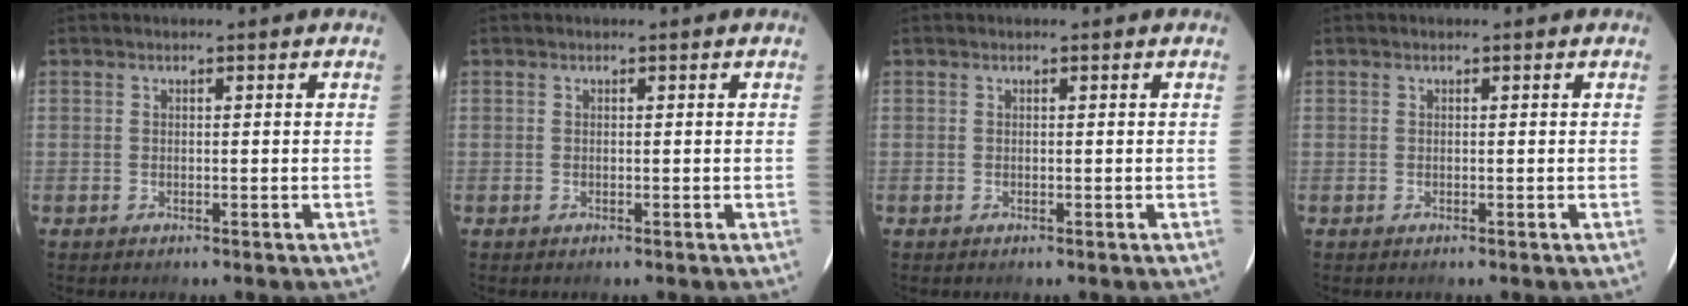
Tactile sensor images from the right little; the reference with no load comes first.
{"total": 0.0}
{"total": 0.0}
{"total": 0.0}